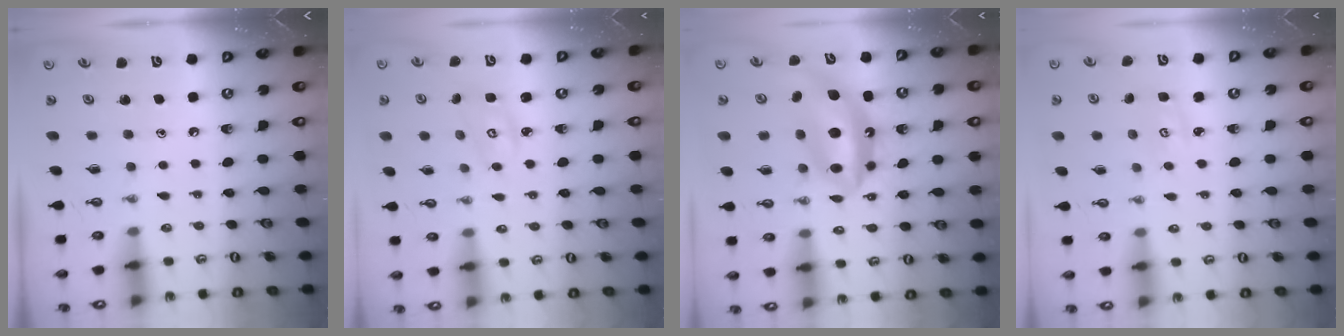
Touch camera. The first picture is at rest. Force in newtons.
{"total": 2.8, "press": 2.8, "slide": 0.2}
{"total": 12.9, "press": 12.9, "slide": 0.8}
{"total": 2.9, "press": 2.9, "slide": 0.2}